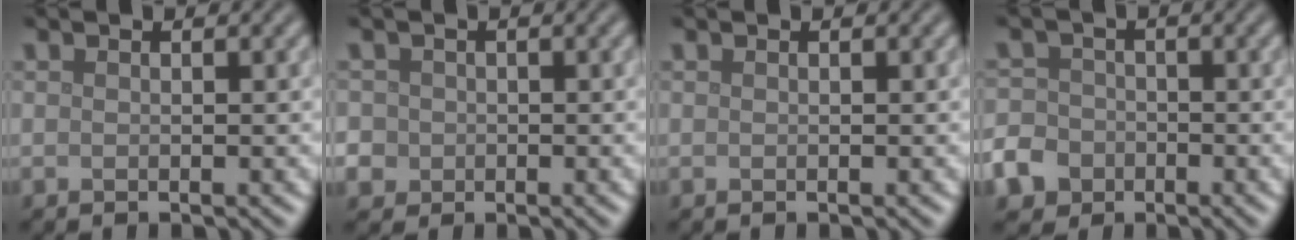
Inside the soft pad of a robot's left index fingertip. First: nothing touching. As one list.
[{"total": 4.2, "force": [-0.5, 3.9, 1.3], "torque": [-0.026, 0.012, -0.032]}, {"total": 0.0}, {"total": 6.1, "force": [-3.3, 4.9, 1.5], "torque": [-0.028, -0.018, -0.075]}]